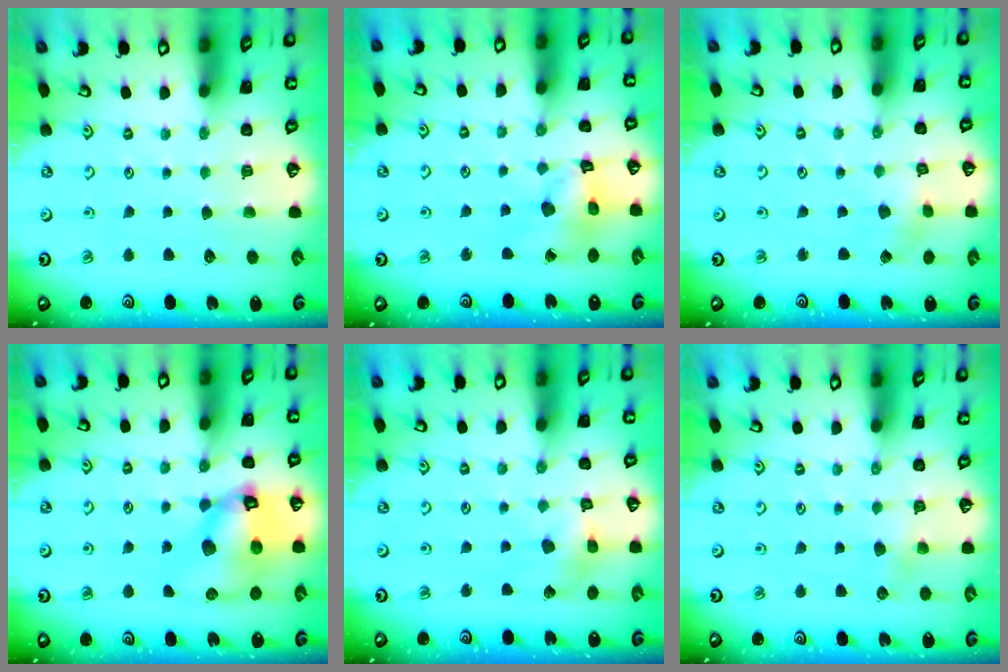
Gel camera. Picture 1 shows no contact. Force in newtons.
{"total": 11.7, "press": 11.6, "slide": 1.6}
{"total": 2.5, "press": 2.5, "slide": 0.2}
{"total": 14.8, "press": 14.7, "slide": 2.0}
{"total": 8.4, "press": 8.4, "slide": 1.0}
{"total": 2.9, "press": 2.9, "slide": 0.3}